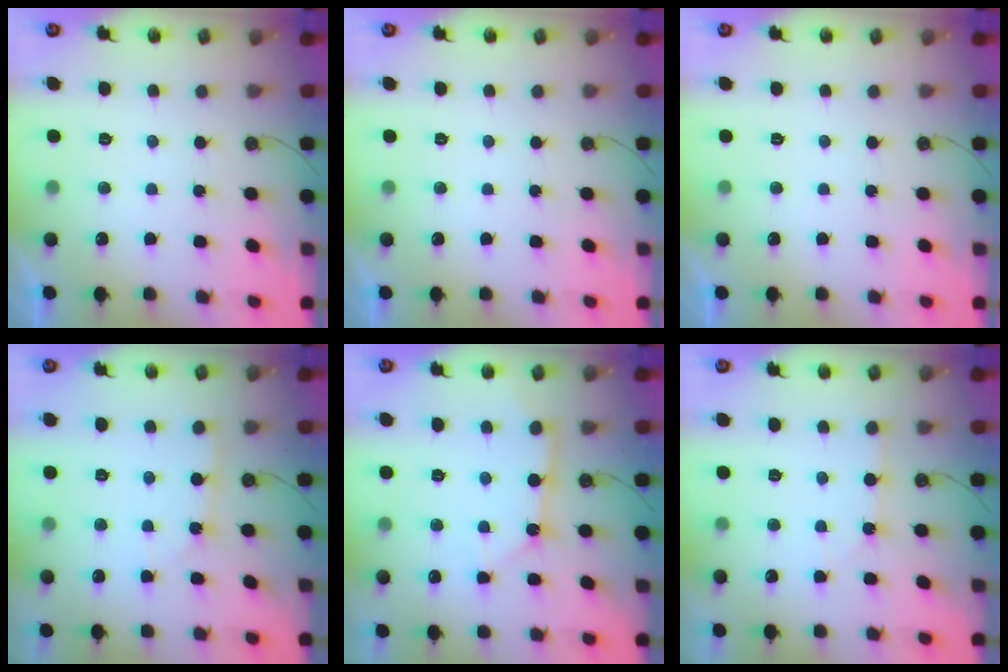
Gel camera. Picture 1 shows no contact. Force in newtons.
{"total": 0.0}
{"total": 0.0}
{"total": 2.5, "press": 2.5, "slide": 0.3}
{"total": 5.6, "press": 5.6, "slide": 0.4}
{"total": 2.0, "press": 2.0, "slide": 0.2}